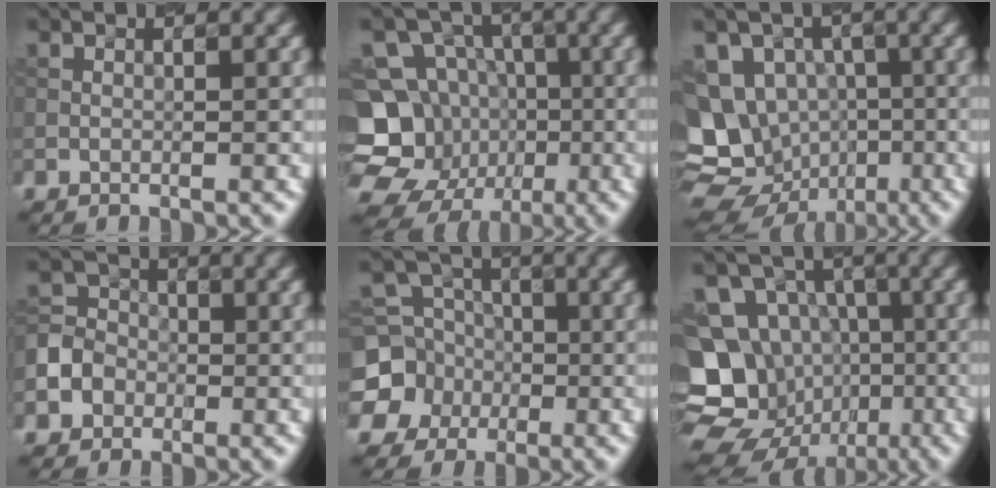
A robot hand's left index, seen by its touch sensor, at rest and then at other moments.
{"total": 16.2, "force": [-4.3, 14.9, 4.6], "torque": [-0.128, -0.007, -0.081]}
{"total": 13.9, "force": [-4.5, 12.1, 5.1], "torque": [-0.100, -0.008, -0.079]}
{"total": 5.0, "force": [-2.1, 4.4, 1.1], "torque": [-0.006, 0.000, -0.050]}
{"total": 7.5, "force": [-1.9, 7.0, 2.1], "torque": [-0.048, -0.001, -0.059]}
{"total": 14.7, "force": [-4.7, 13.1, 4.9], "torque": [-0.117, -0.011, -0.078]}